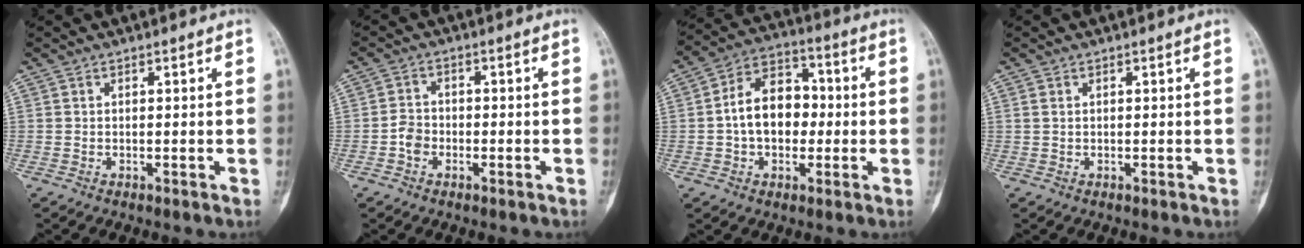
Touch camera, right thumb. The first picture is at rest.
{"total": 3.2, "force": [-1.3, 2.4, 1.7], "torque": [-0.020, 0.011, -0.031]}
{"total": 12.3, "force": [-0.5, 8.7, 8.7], "torque": [-0.111, 0.032, -0.017]}
{"total": 1.0, "force": [0.4, 0.6, 0.6], "torque": [-0.018, 0.004, 0.012]}